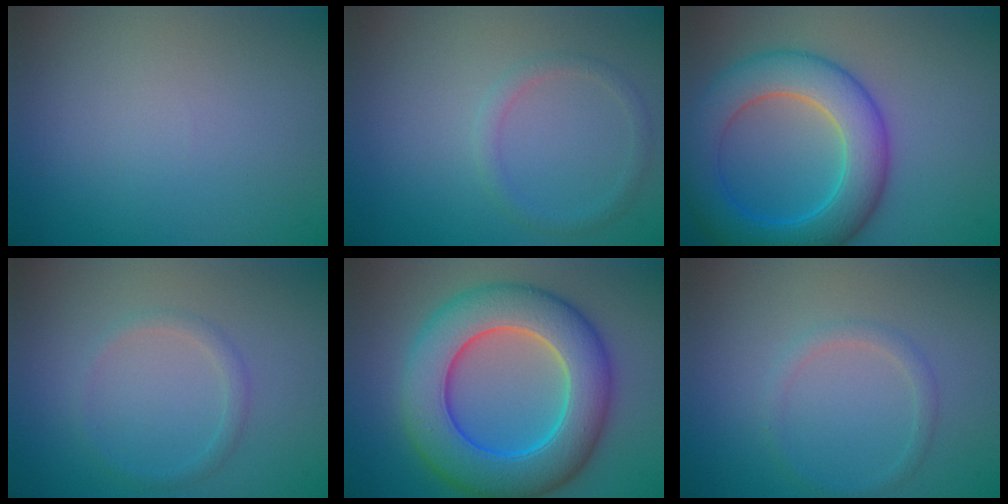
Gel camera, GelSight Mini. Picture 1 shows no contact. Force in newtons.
{"total": 1.3, "press": 1.3, "slide": 0.0}
{"total": 7.8, "press": 7.8, "slide": 0.1}
{"total": 1.3, "press": 1.3, "slide": 0.1}
{"total": 10.8, "press": 10.8, "slide": 0.3}
{"total": 1.3, "press": 1.3, "slide": 0.1}